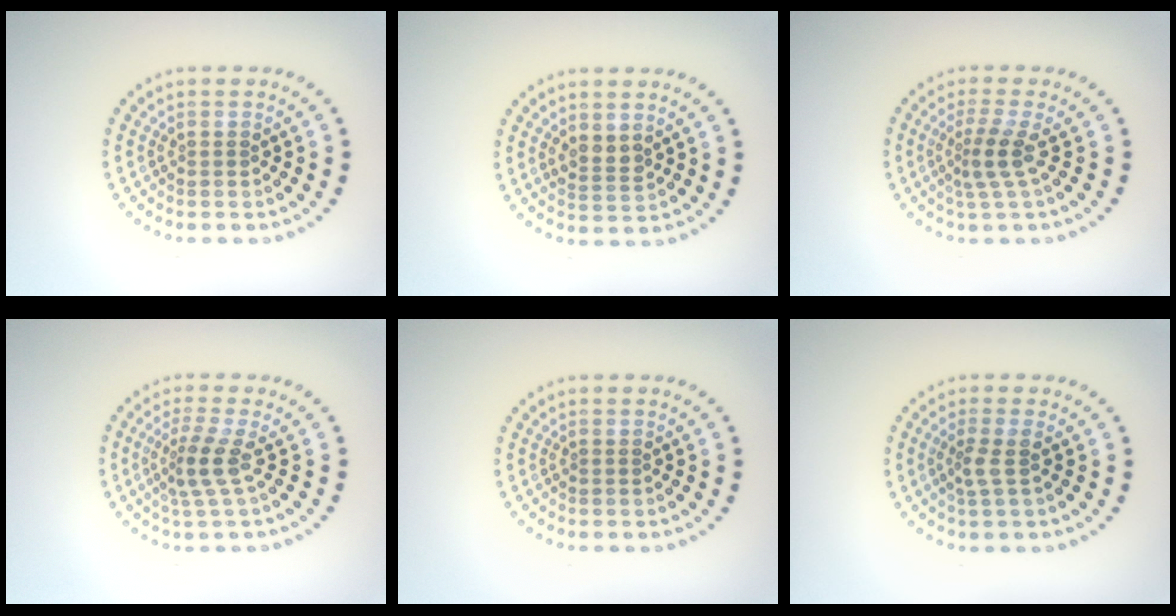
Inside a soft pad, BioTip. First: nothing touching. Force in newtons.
{"total": 1.7, "press": 1.5, "slide": 0.8}
{"total": 2.4, "press": 1.7, "slide": 1.7}
{"total": 2.6, "press": 1.9, "slide": 1.8}
{"total": 0.0}
{"total": 1.7, "press": 1.4, "slide": 1.1}